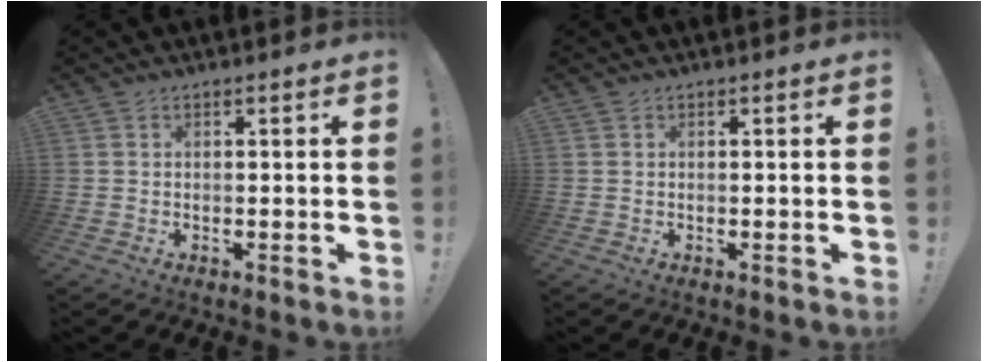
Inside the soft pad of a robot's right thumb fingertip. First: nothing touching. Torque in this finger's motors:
{"motor_torque": [-0.02, 0.13, 0.15, -0.04, -0.04]}